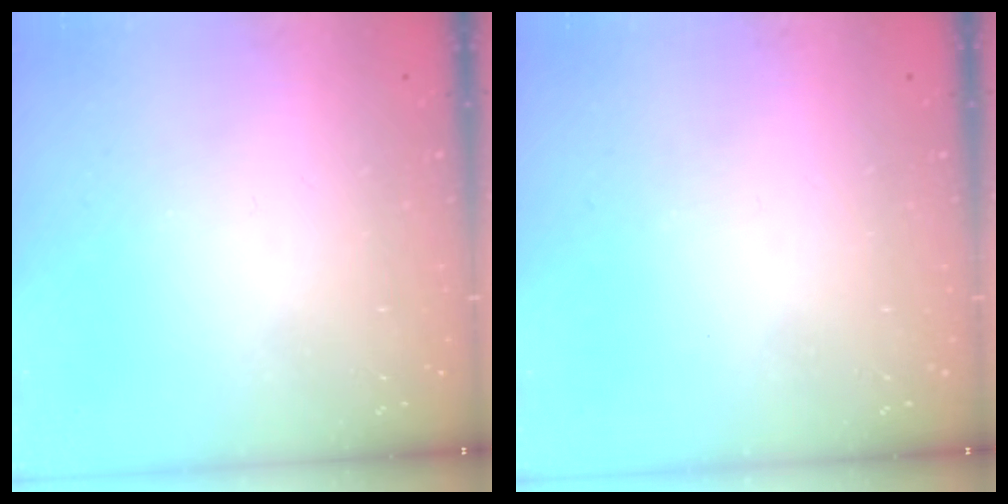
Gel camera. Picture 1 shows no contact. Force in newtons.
{"total": 0.0}